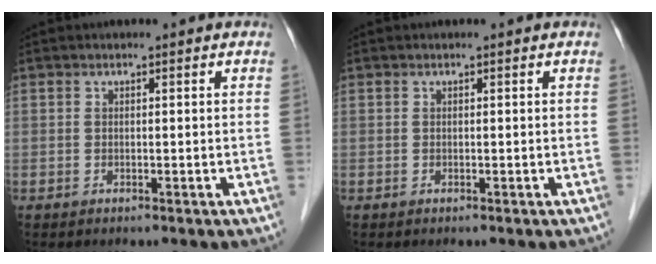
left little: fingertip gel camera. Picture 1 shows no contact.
{"total": 0.0}